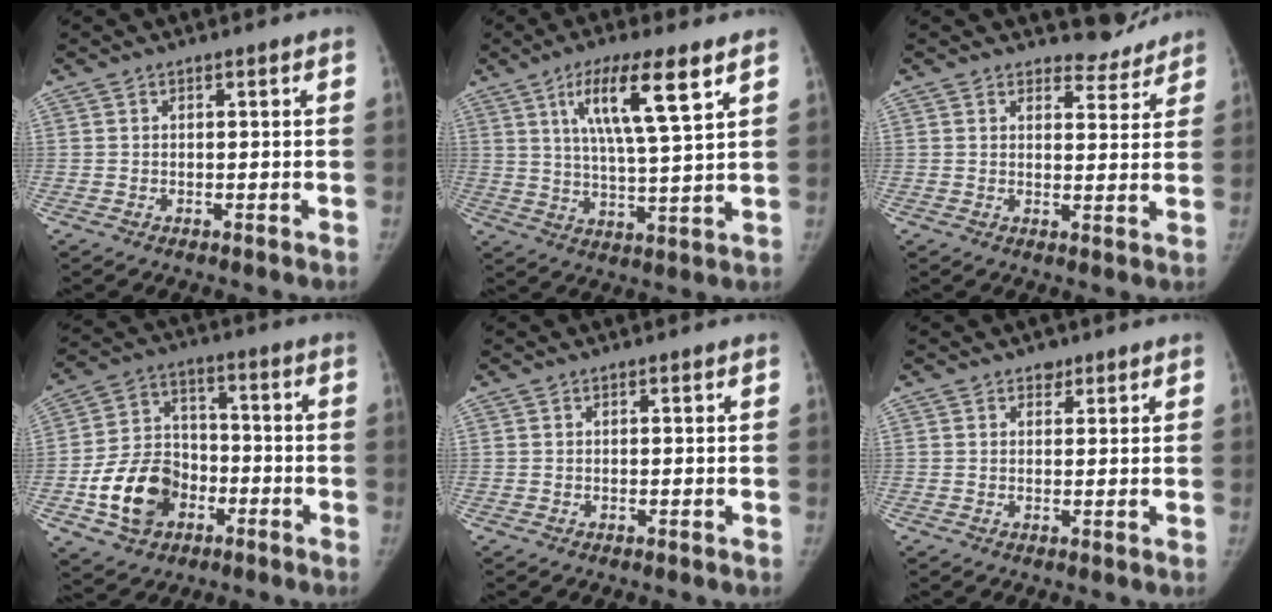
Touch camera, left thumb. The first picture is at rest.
{"total": 12.9, "force": [6.3, 2.2, 11.1], "torque": [-0.195, -0.026, 0.112]}
{"total": 5.3, "force": [4.9, 2.0, 0.0], "torque": [0.024, -0.043, 0.060]}
{"total": 14.3, "force": [-5.2, 10.9, 7.8], "torque": [-0.112, 0.030, -0.088]}
{"total": 0.0}
{"total": 2.0, "force": [1.3, 1.4, 0.5], "torque": [0.008, -0.007, 0.017]}